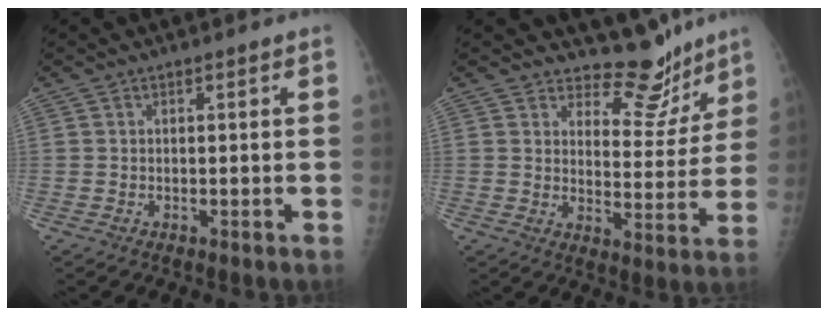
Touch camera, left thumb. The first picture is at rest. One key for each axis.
{"total": 9.8, "fx": 8.8, "fy": 4.1, "fz": 1.3, "tx": 0.020, "ty": -0.084, "tz": 0.120}